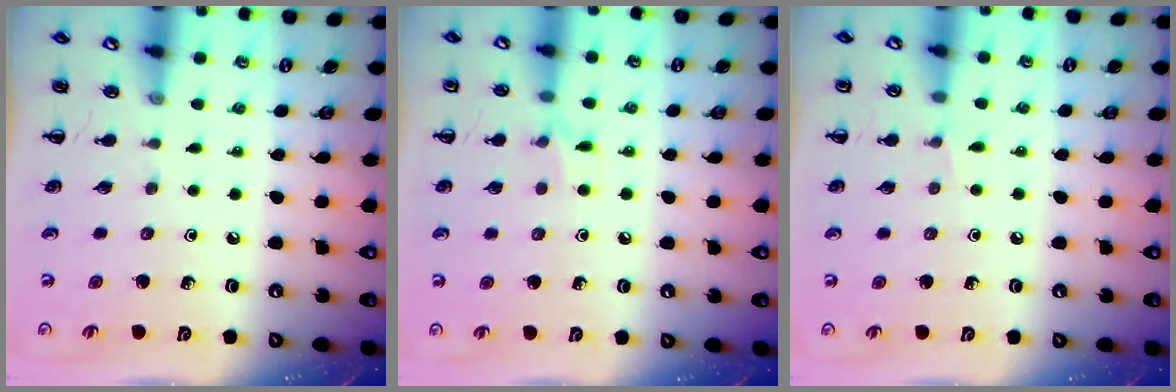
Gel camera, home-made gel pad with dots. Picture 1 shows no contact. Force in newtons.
{"total": 5.9, "press": 5.5, "slide": 2.0}
{"total": 3.6, "press": 3.4, "slide": 1.2}